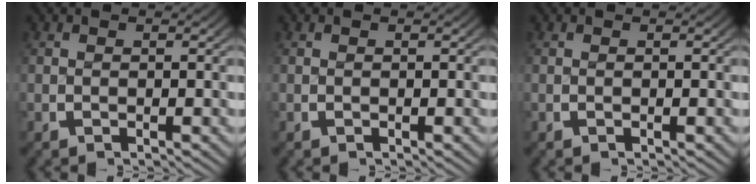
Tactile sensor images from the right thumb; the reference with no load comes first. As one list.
[{"total": 0.0}, {"total": 0.0}]